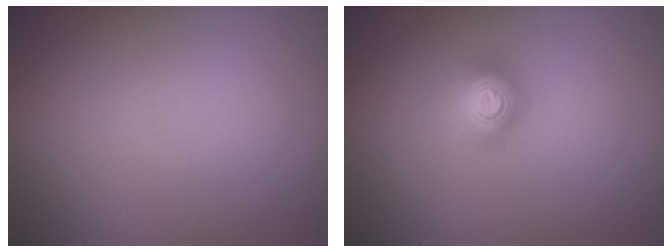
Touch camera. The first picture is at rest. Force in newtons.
{"total": 2.0, "press": 2.0, "slide": 0.1}